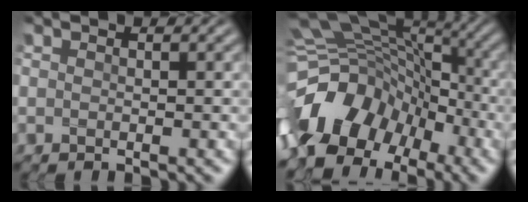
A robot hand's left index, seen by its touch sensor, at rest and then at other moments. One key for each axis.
{"total": 12.1, "fx": -6.4, "fy": 8.0, "fz": 6.5, "tx": -0.146, "ty": 0.011, "tz": -0.112}